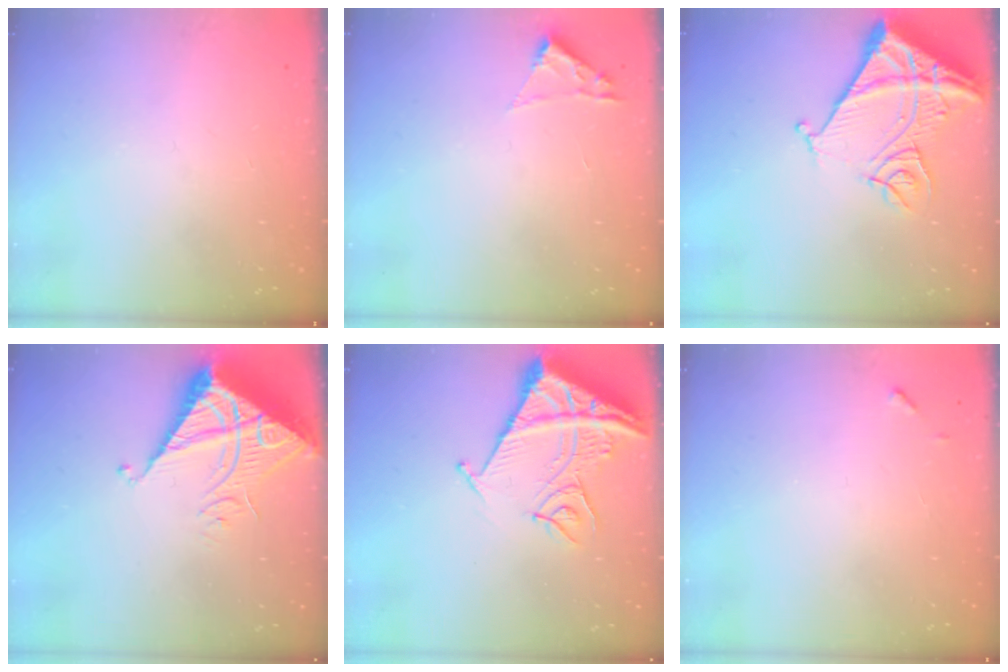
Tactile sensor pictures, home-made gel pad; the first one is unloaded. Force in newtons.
{"total": 1.8, "press": 1.8, "slide": 0.2}
{"total": 14.7, "press": 14.6, "slide": 1.6}
{"total": 9.8, "press": 9.8, "slide": 1.0}
{"total": 14.1, "press": 14.0, "slide": 1.6}
{"total": 4.6, "press": 4.6, "slide": 0.3}